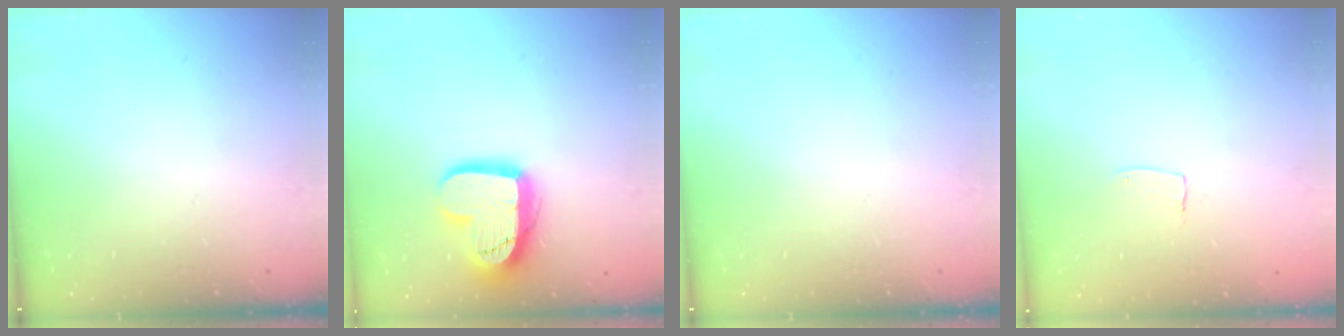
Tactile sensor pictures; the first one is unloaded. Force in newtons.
{"total": 16.1, "press": 16.1, "slide": 1.0}
{"total": 0.0}
{"total": 2.6, "press": 2.6, "slide": 0.1}